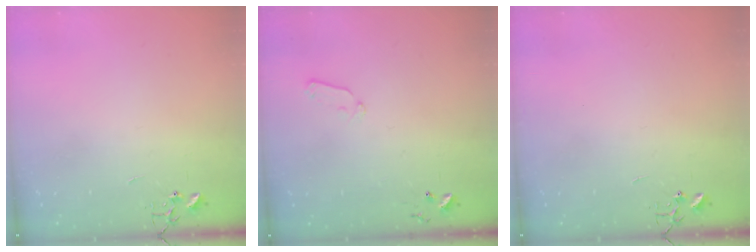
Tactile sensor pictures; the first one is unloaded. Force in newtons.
{"total": 6.0, "press": 5.9, "slide": 1.0}
{"total": 0.0}